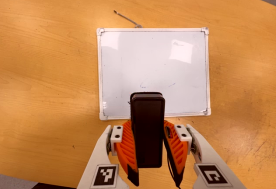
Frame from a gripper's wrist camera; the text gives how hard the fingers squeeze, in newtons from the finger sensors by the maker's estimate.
{"total": 7.8, "left": 7.0, "right": 8.7}